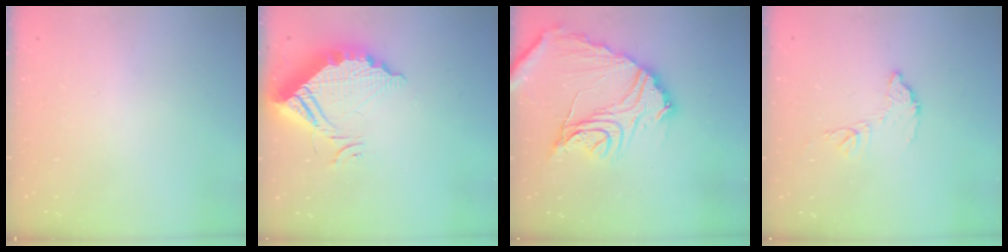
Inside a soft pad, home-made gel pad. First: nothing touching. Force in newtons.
{"total": 14.2, "press": 14.1, "slide": 1.4}
{"total": 20.3, "press": 20.2, "slide": 2.1}
{"total": 7.8, "press": 7.8, "slide": 0.1}